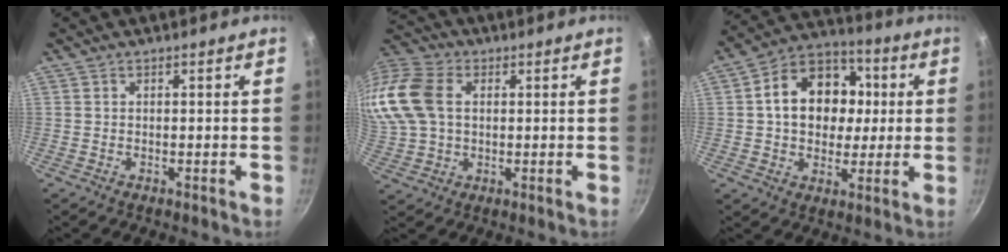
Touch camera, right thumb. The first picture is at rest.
{"total": 19.6, "force": [3.6, 14.4, 12.7], "torque": [-0.305, 0.031, 0.062]}
{"total": 16.6, "force": [2.1, 12.8, 10.4], "torque": [-0.136, 0.024, 0.021]}